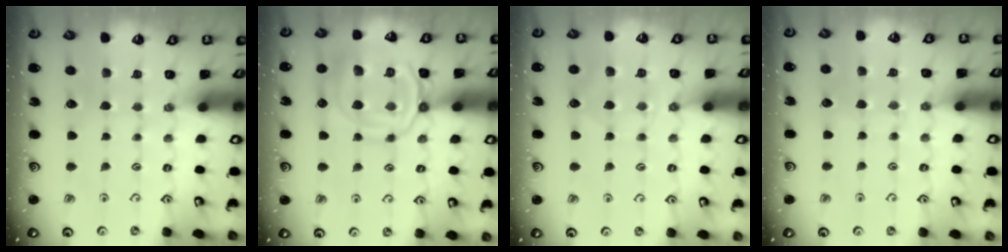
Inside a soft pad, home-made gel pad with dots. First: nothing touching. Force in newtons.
{"total": 13.6, "press": 13.6, "slide": 1.3}
{"total": 6.0, "press": 6.0, "slide": 0.9}
{"total": 4.6, "press": 4.5, "slide": 0.6}